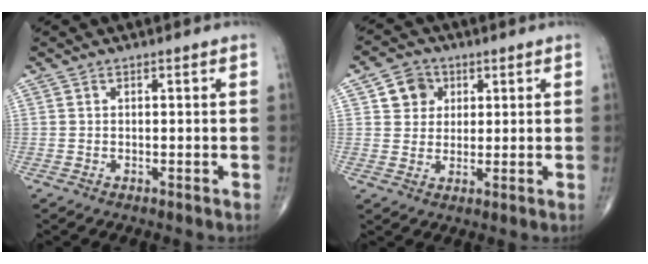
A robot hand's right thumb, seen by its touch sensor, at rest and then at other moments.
{"total": 5.9, "force": [2.1, 5.1, 1.9], "torque": [-0.004, -0.004, 0.033]}